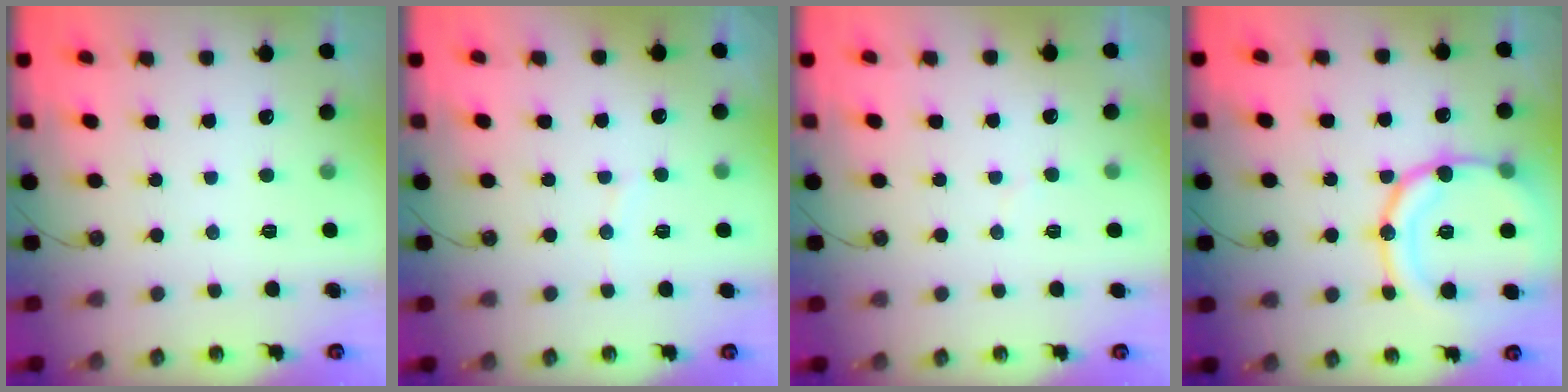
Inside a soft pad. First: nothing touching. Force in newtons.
{"total": 4.0, "press": 3.9, "slide": 0.3}
{"total": 3.4, "press": 3.3, "slide": 0.4}
{"total": 19.7, "press": 19.4, "slide": 3.5}